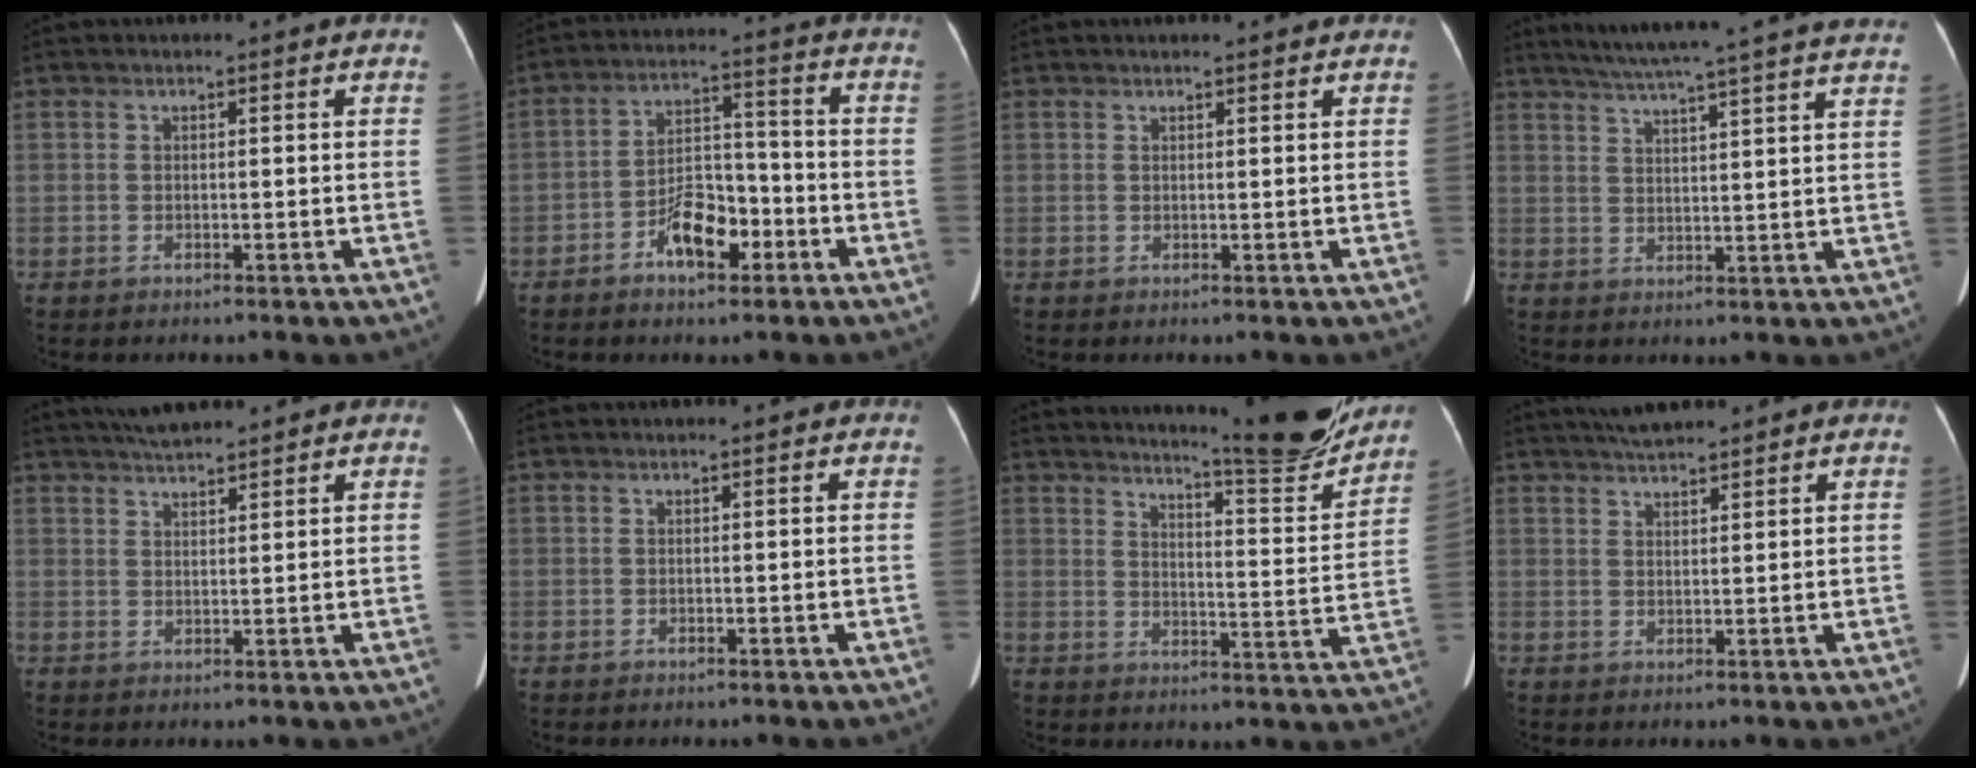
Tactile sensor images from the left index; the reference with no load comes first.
{"total": 7.8, "force": [-4.2, 3.6, 5.5], "torque": [-0.105, 0.014, -0.072]}
{"total": 1.8, "force": [1.8, 0.2, 0.5], "torque": [-0.010, 0.005, 0.020]}
{"total": 22.7, "force": [20.2, -0.7, 10.4], "torque": [-0.169, -0.010, 0.258]}
{"total": 5.5, "force": [4.9, 0.8, 2.3], "torque": [-0.042, 0.019, 0.083]}
{"total": 0.0}
{"total": 14.8, "force": [14.0, -0.3, 5.0], "torque": [-0.075, -0.061, 0.176]}
{"total": 5.0, "force": [4.4, 0.7, 2.1], "torque": [-0.038, 0.020, 0.076]}